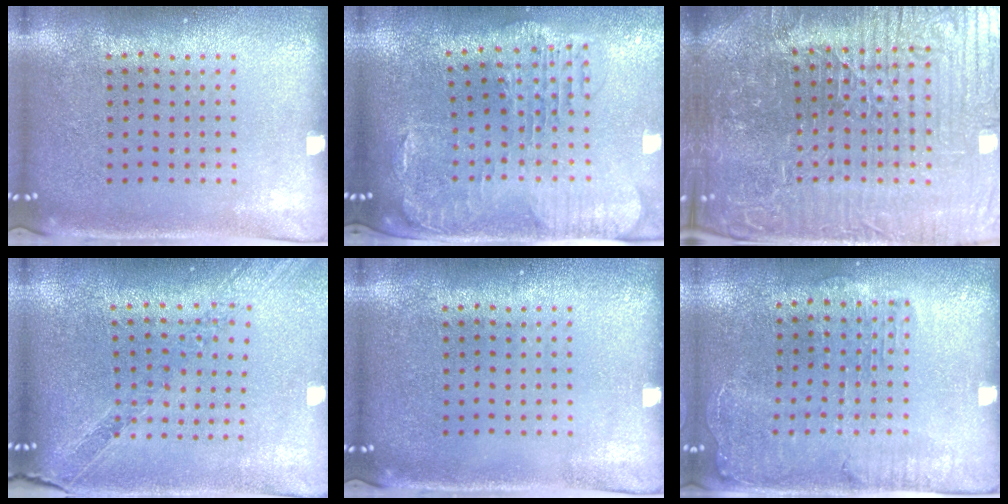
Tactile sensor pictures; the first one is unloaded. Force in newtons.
{"total": 1.8, "press": 1.6, "slide": 0.7}
{"total": 7.4, "press": 6.7, "slide": 3.1}
{"total": 1.1, "press": 1.1, "slide": 0.1}
{"total": 0.0}
{"total": 1.4, "press": 1.4, "slide": 0.3}